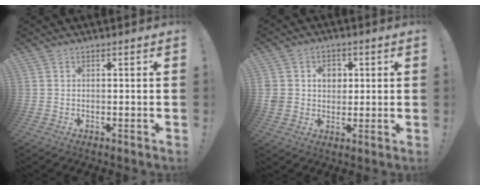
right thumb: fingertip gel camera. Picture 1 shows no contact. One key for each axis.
{"total": 6.6, "fx": 1.3, "fy": 6.0, "fz": 2.3, "tx": -0.031, "ty": -0.006, "tz": 0.025}